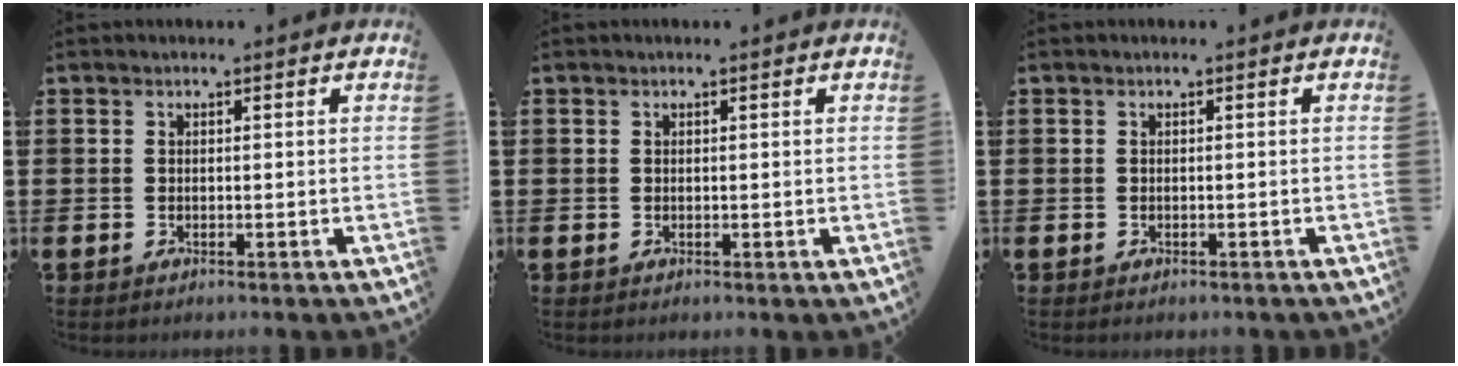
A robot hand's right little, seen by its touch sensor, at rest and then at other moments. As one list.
[{"total": 0.0}, {"total": 0.0}]